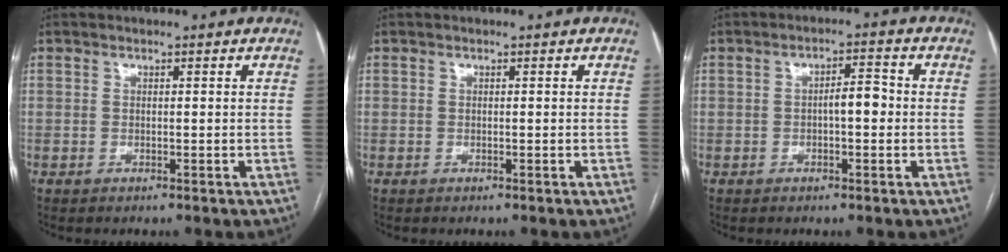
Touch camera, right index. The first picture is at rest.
{"total": 0.0}
{"total": 3.6, "force": [-0.4, 1.1, 3.4], "torque": [-0.050, 0.012, -0.007]}